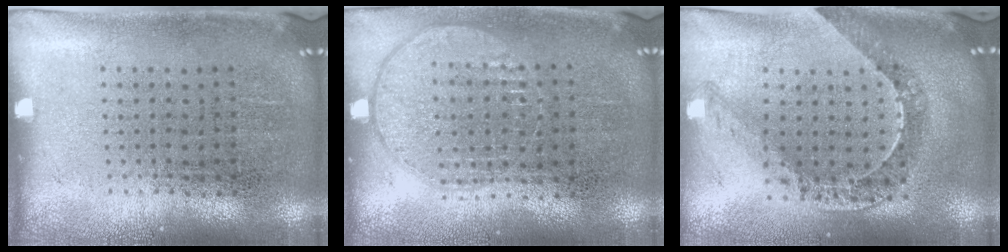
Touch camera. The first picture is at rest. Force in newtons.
{"total": 0.9, "press": 0.9, "slide": 0.3}
{"total": 0.8, "press": 0.7, "slide": 0.1}